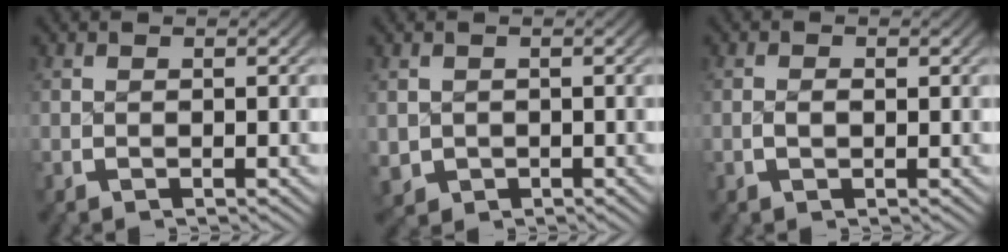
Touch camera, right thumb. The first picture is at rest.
{"total": 3.3, "force": [-0.8, 3.0, 1.2], "torque": [-0.040, -0.029, 0.001]}
{"total": 0.8, "force": [-0.1, 0.4, 0.7], "torque": [-0.019, -0.003, 0.001]}